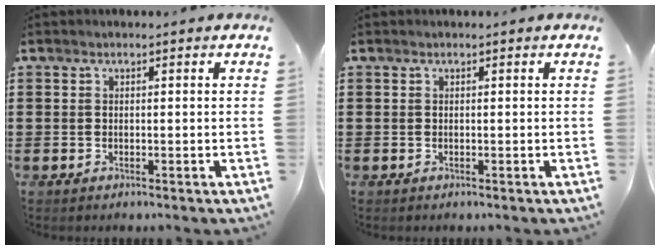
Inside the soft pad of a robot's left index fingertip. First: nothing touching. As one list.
[{"total": 0.0}]